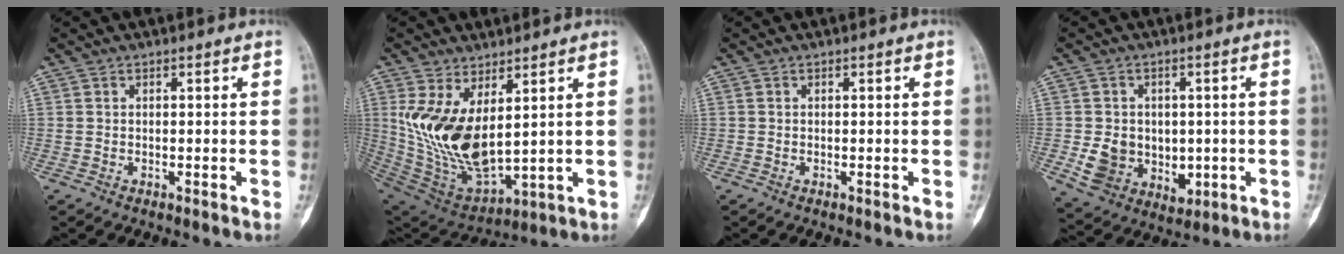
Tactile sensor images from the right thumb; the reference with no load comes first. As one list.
[{"total": 16.2, "force": [3.8, 7.9, 13.6], "torque": [-0.259, -0.034, 0.100]}, {"total": 0.0}, {"total": 10.1, "force": [-0.5, 8.4, 5.5], "torque": [-0.058, -0.004, 0.017]}]